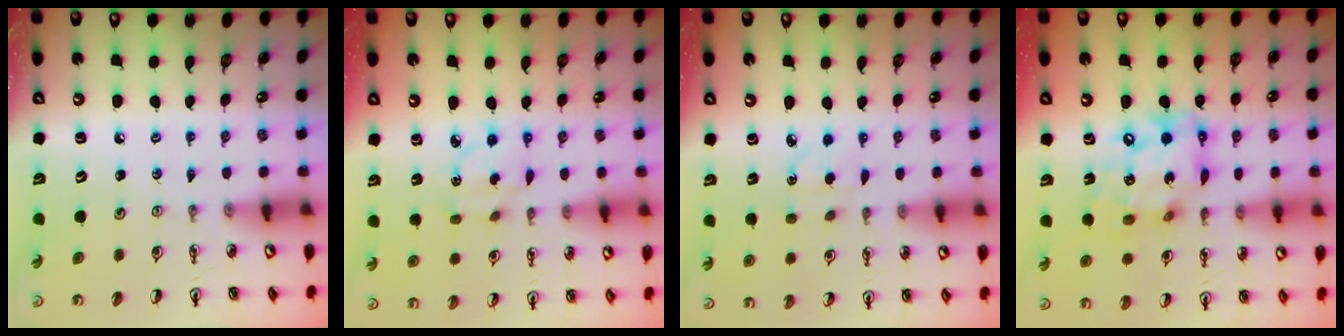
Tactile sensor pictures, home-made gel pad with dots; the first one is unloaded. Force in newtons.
{"total": 3.2, "press": 3.2, "slide": 0.1}
{"total": 2.6, "press": 2.6, "slide": 0.5}
{"total": 14.7, "press": 14.7, "slide": 1.0}